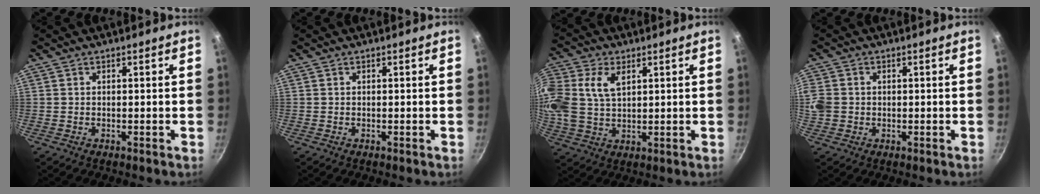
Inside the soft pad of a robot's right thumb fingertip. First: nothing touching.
{"total": 0.0}
{"total": 14.3, "force": [4.3, 9.9, 9.4], "torque": [-0.221, 0.016, 0.081]}
{"total": 5.6, "force": [0.0, 4.9, 2.7], "torque": [-0.057, 0.004, -0.005]}